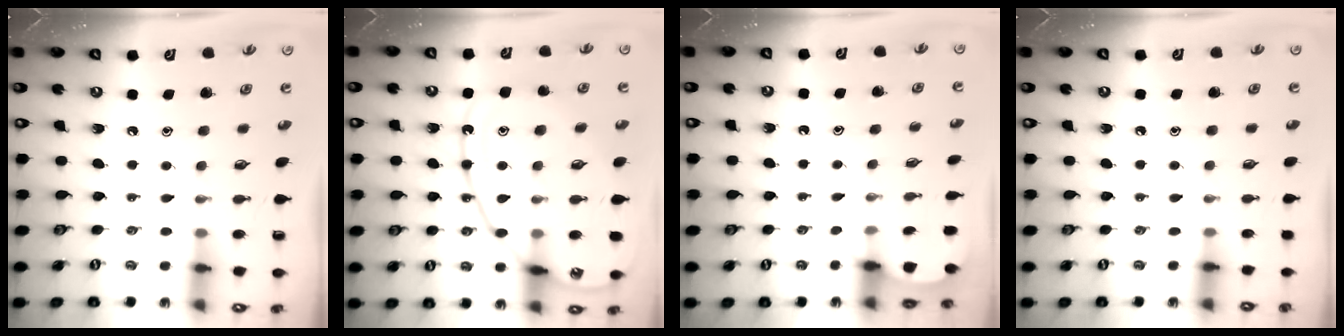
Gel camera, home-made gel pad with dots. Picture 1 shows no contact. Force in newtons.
{"total": 17.3, "press": 17.2, "slide": 1.6}
{"total": 3.6, "press": 3.6, "slide": 0.3}
{"total": 3.1, "press": 3.1, "slide": 0.6}